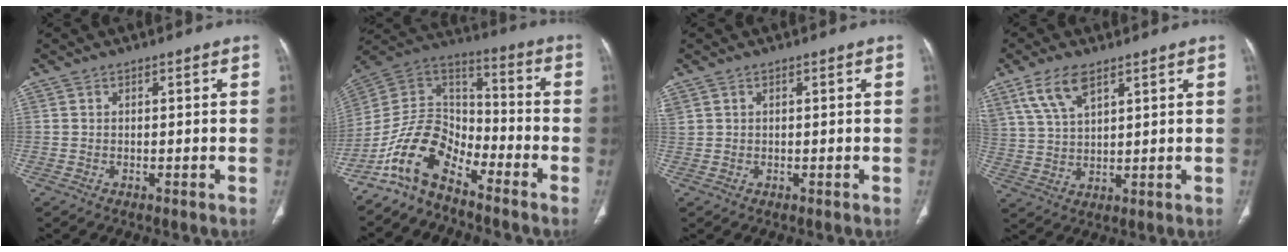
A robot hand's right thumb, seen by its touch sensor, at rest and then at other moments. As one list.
[{"total": 12.3, "force": [-8.8, 6.1, 6.1], "torque": [-0.098, 0.090, -0.183]}, {"total": 0.9, "force": [0.7, 0.6, 0.3], "torque": [-0.006, 0.009, 0.018]}, {"total": 8.0, "force": [4.9, 3.3, 5.3], "torque": [-0.103, -0.014, 0.106]}]